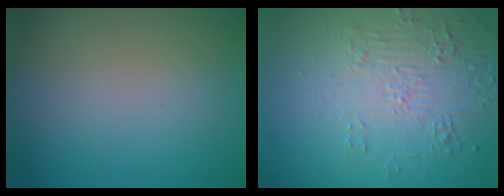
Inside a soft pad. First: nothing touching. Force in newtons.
{"total": 5.0, "press": 3.5, "slide": 3.5}